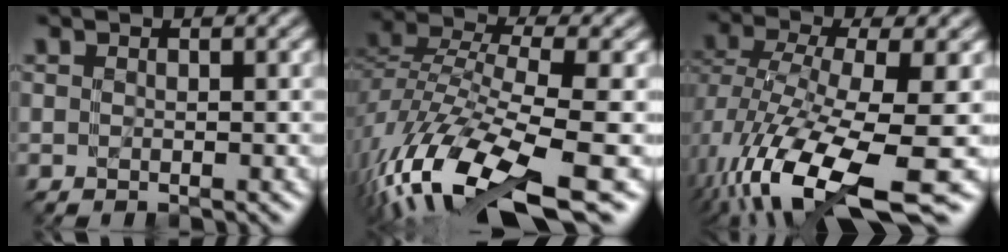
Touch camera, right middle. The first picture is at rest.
{"total": 13.1, "force": [-7.9, 3.9, 9.7], "torque": [-0.214, -0.009, -0.127]}
{"total": 12.0, "force": [-4.9, 4.0, 10.2], "torque": [-0.204, -0.025, -0.068]}